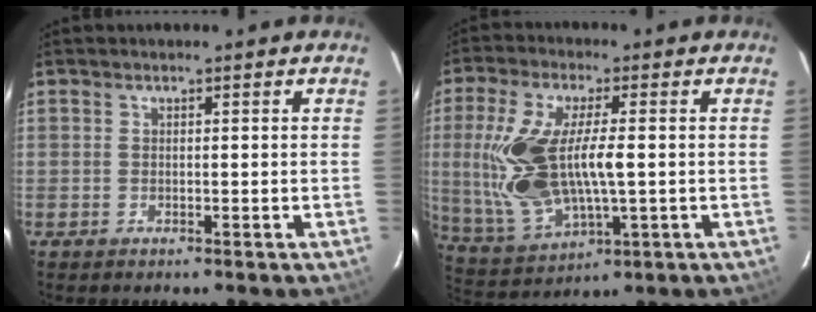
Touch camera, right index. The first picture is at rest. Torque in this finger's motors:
{"motor_torque": [0.57, -0.08, 1.05, 0.21]}